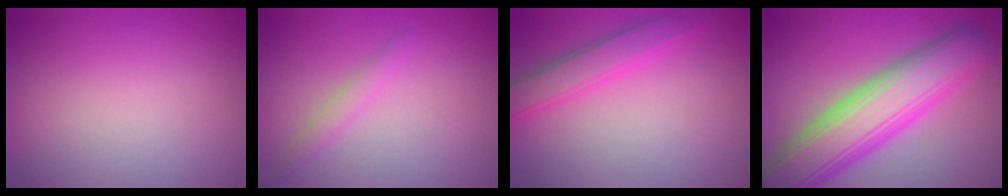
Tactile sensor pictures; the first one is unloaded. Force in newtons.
{"total": 1.3, "press": 1.3, "slide": 0.1}
{"total": 3.0, "press": 3.0, "slide": 0.0}
{"total": 9.8, "press": 9.7, "slide": 0.5}